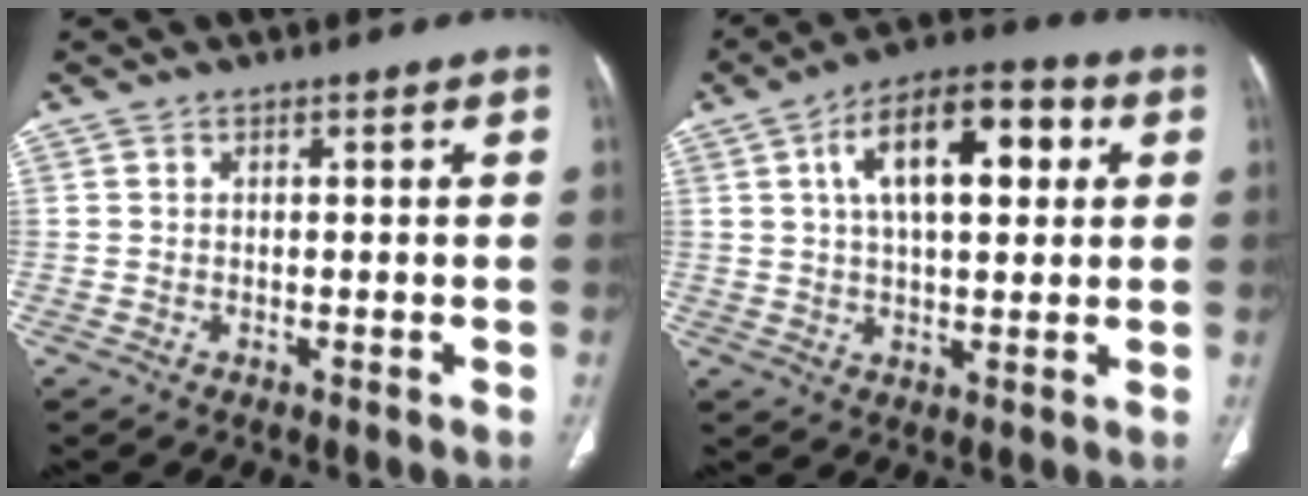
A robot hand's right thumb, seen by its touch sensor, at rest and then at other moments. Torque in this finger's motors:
{"motor_torque": [-0.20, 2.73, 1.84, 0.04, 0.49]}